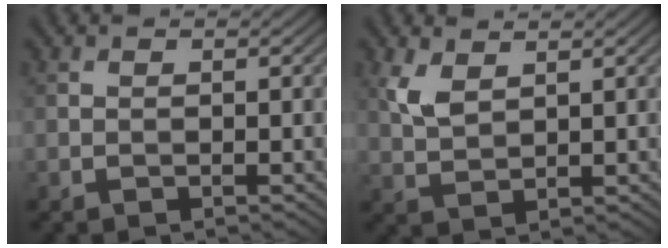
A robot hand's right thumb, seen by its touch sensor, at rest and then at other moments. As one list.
[{"total": 3.5, "force": [1.9, 1.7, 2.3], "torque": [-0.065, 0.000, 0.044]}]